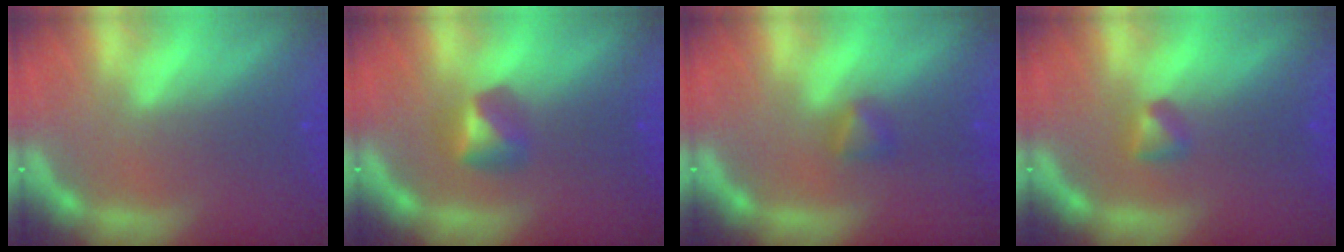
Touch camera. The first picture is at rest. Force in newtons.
{"total": 2.4}
{"total": 1.4}
{"total": 1.4}